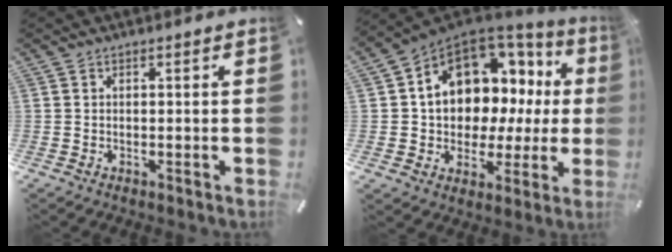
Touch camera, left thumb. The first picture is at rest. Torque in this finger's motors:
{"motor_torque": [2.51, 2.51, 1.48, -0.74, 0.37]}